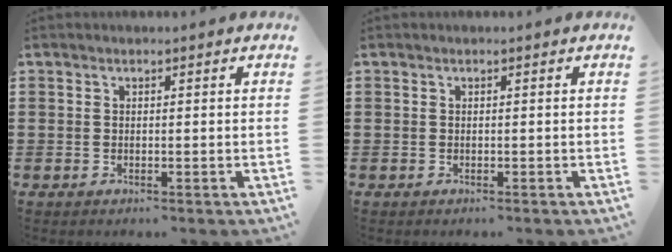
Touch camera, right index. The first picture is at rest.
{"total": 0.0}